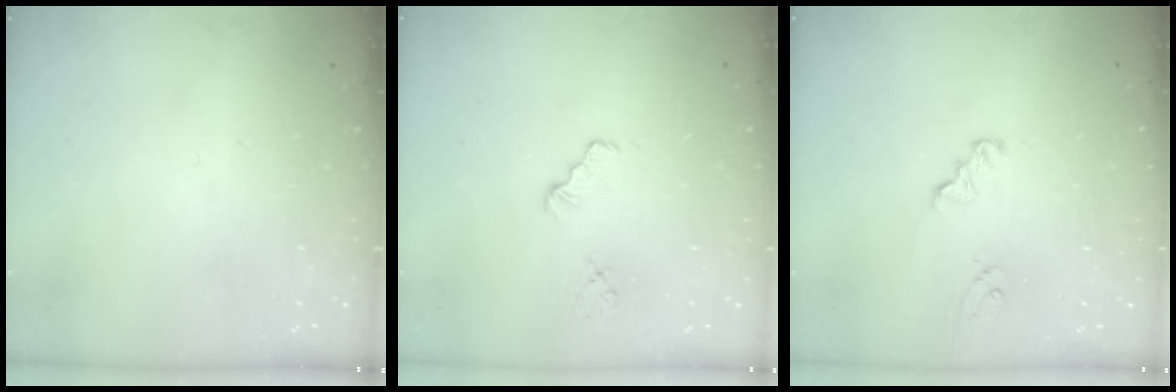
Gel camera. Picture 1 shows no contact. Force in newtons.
{"total": 1.7, "press": 1.6, "slide": 0.3}
{"total": 2.1, "press": 2.1, "slide": 0.2}